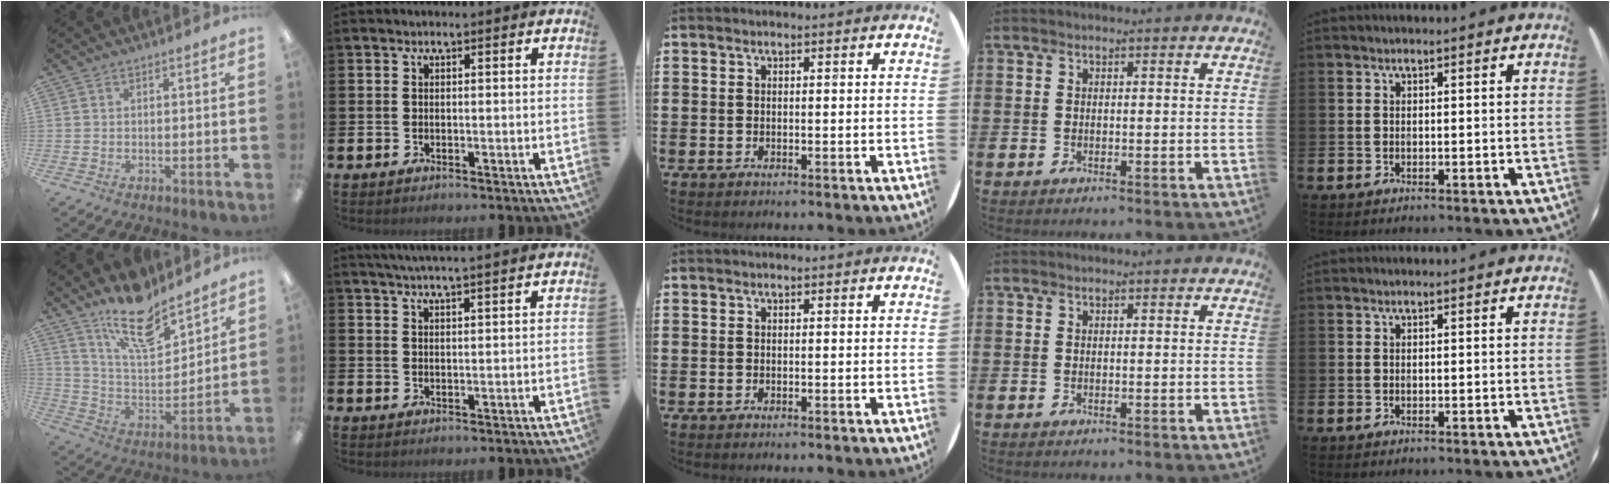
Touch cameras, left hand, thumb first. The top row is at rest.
{"thumb": {"total": 16.2, "force": [12.7, 5.6, 8.3], "torque": [-0.143, -0.079, 0.220]}, "index": {"total": 3.7, "force": [3.5, -0.7, 0.5], "torque": [-0.024, -0.011, 0.065]}}